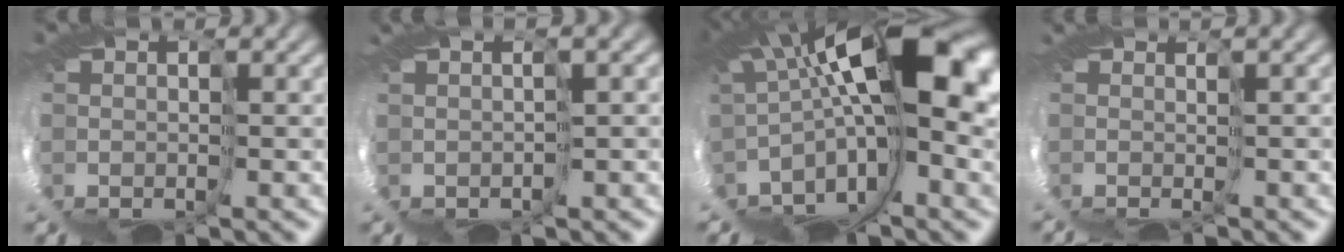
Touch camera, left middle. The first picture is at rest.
{"total": 3.7, "force": [0.1, -3.1, -2.0], "torque": [0.031, -0.011, 0.011]}
{"total": 9.1, "force": [0.2, 0.7, 9.1], "torque": [-0.146, 0.012, 0.005]}
{"total": 2.9, "force": [-1.5, -2.3, -1.0], "torque": [0.005, -0.008, -0.005]}